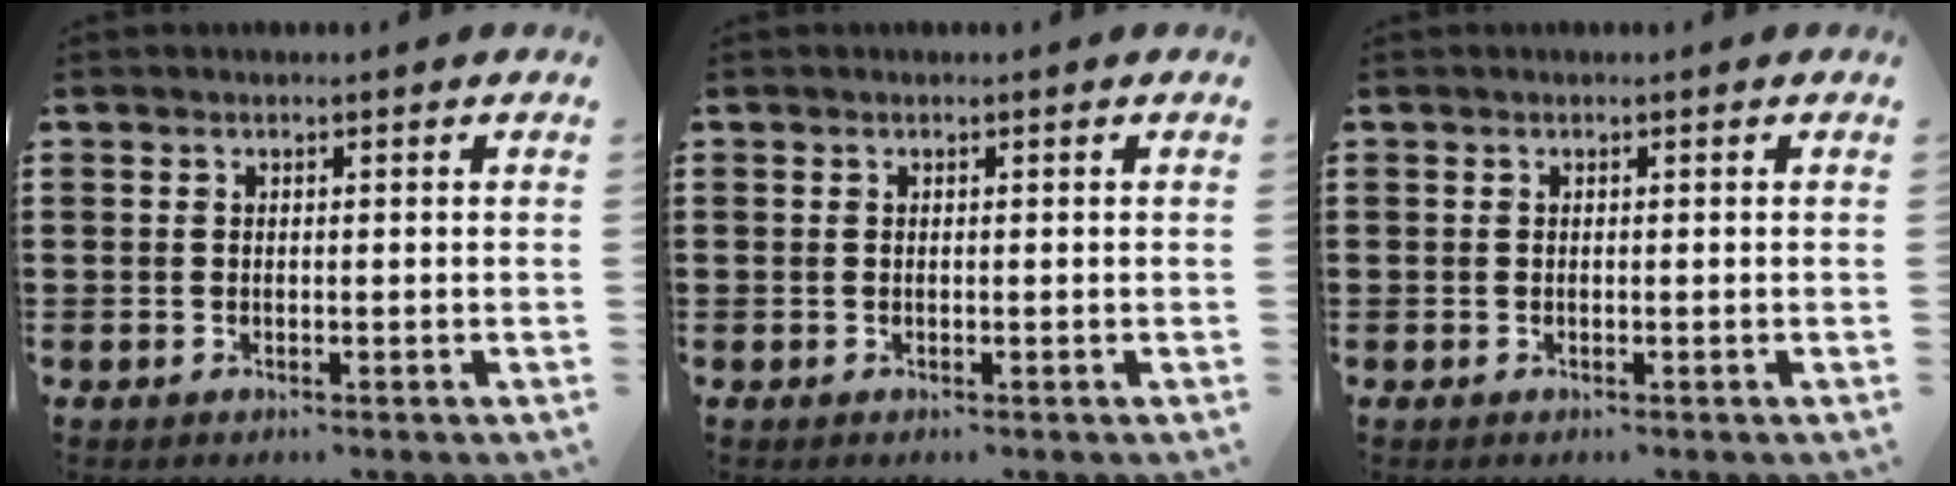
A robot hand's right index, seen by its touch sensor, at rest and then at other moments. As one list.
[{"total": 0.0}, {"total": 0.0}]